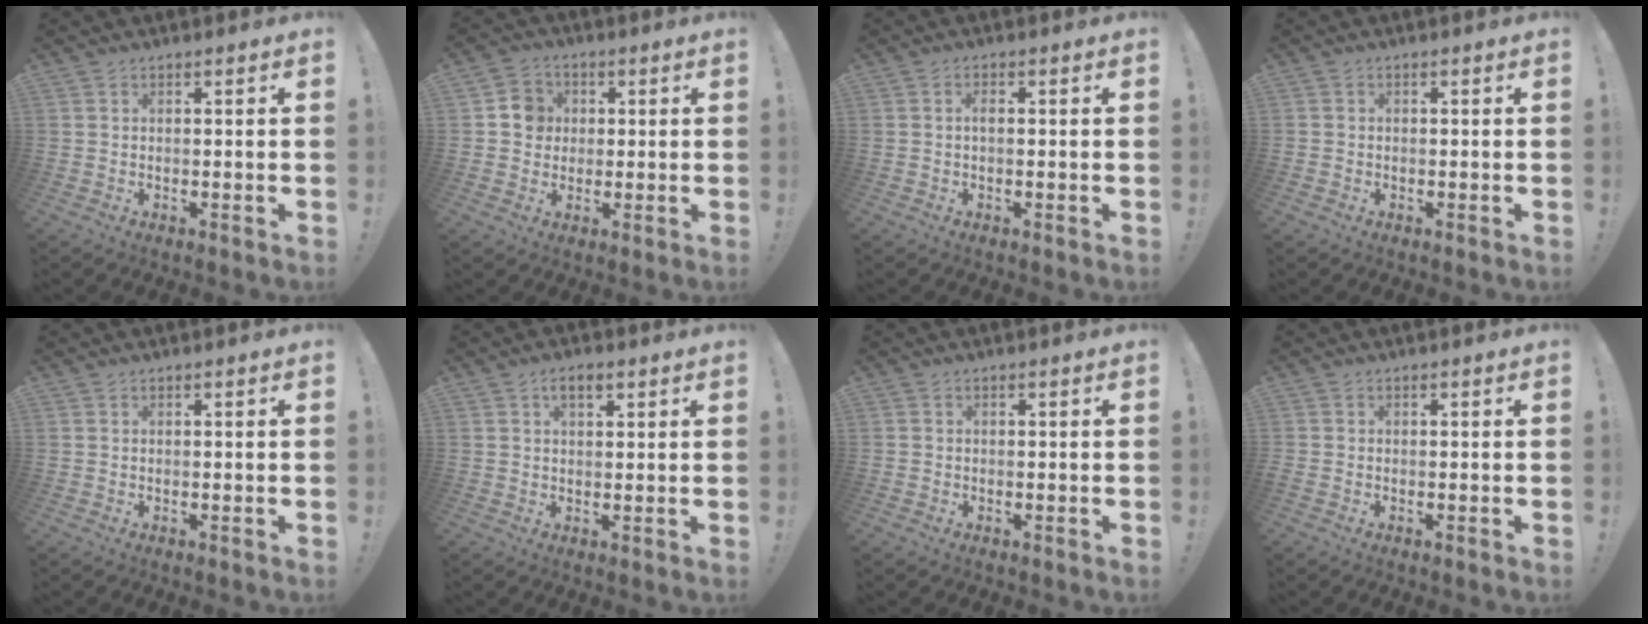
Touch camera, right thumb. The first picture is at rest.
{"total": 7.1, "force": [0.9, 6.8, 2.0], "torque": [-0.022, 0.003, 0.019]}
{"total": 1.4, "force": [-0.3, 0.3, 1.3], "torque": [-0.032, 0.008, -0.005]}
{"total": 0.9, "force": [-0.4, 0.8, 0.2], "torque": [-0.003, 0.001, -0.007]}
{"total": 0.0}
{"total": 3.7, "force": [1.7, 1.9, 2.6], "torque": [-0.032, -0.003, 0.025]}
{"total": 0.7, "force": [-0.4, 0.6, 0.1], "torque": [0.000, 0.001, -0.006]}
{"total": 0.5, "force": [-0.3, 0.4, 0.2], "torque": [-0.003, -0.001, -0.005]}